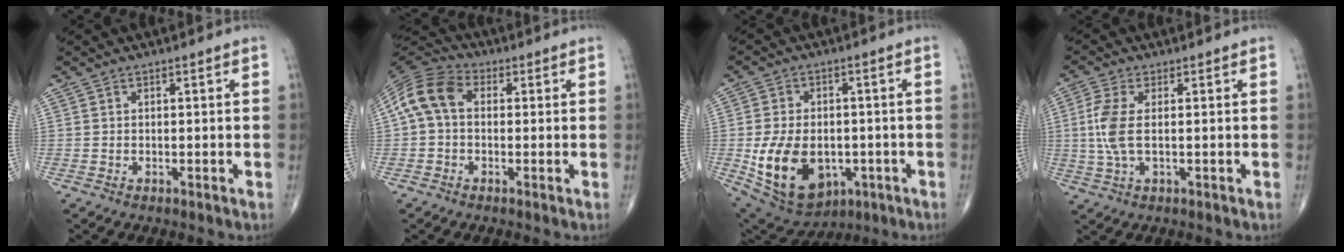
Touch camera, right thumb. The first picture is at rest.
{"total": 9.6, "force": [0.8, 6.7, 6.8], "torque": [-0.133, 0.030, 0.003]}
{"total": 16.3, "force": [-3.9, 11.0, 11.3], "torque": [-0.188, 0.003, -0.039]}
{"total": 6.2, "force": [0.3, 2.3, 5.8], "torque": [-0.156, 0.000, 0.004]}